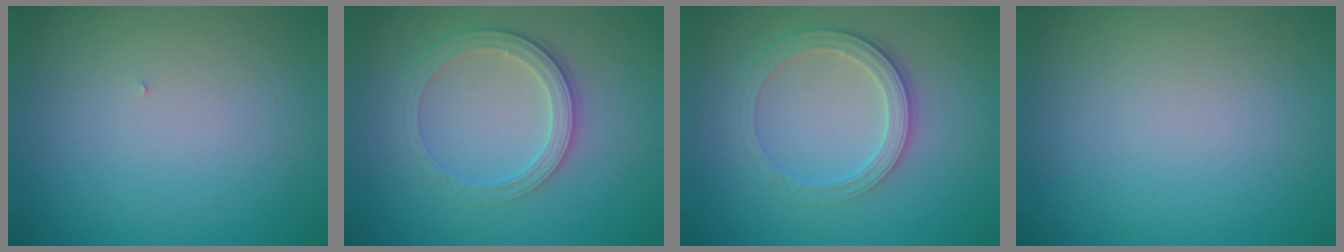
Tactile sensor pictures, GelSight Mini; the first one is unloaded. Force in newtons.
{"total": 2.8, "press": 2.6, "slide": 1.1}
{"total": 2.8, "press": 2.6, "slide": 1.1}
{"total": 0.0}